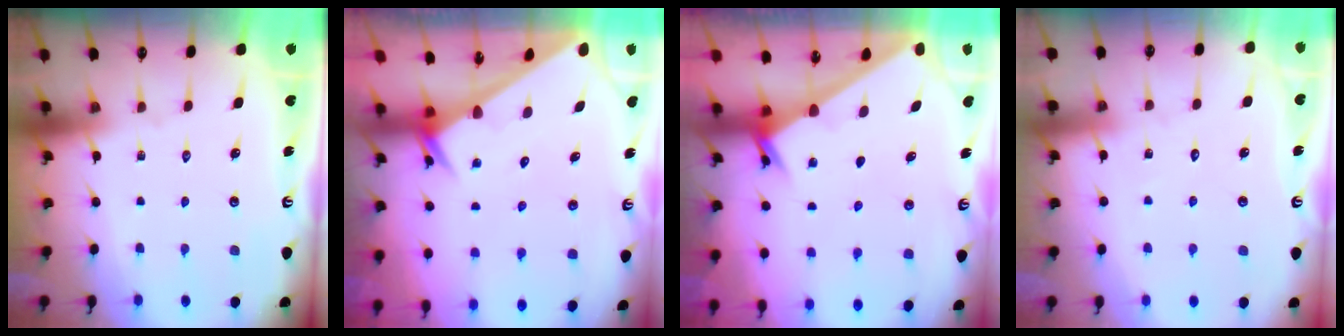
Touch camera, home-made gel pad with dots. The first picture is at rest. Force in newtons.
{"total": 2.5, "press": 2.5, "slide": 0.1}
{"total": 2.4, "press": 2.4, "slide": 0.3}
{"total": 3.8, "press": 3.8, "slide": 0.5}